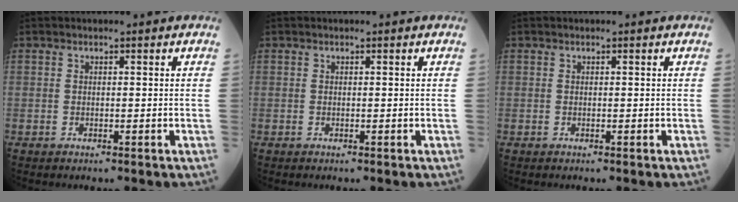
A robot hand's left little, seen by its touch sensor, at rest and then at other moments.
{"total": 0.0}
{"total": 0.0}